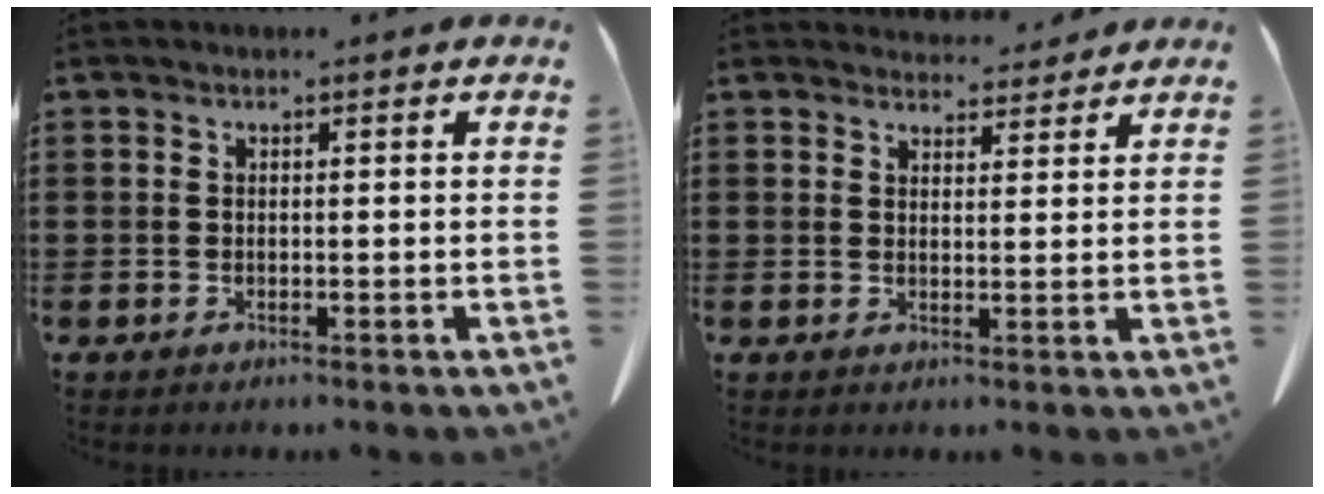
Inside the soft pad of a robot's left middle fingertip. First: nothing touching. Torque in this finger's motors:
{"motor_torque": [-0.18, 0.03, -0.24, -0.07]}